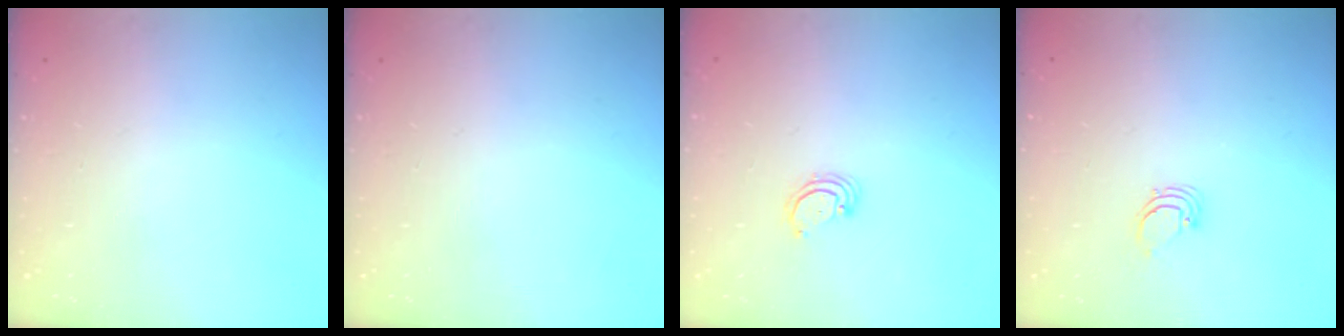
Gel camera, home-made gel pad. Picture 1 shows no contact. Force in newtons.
{"total": 0.0}
{"total": 2.8, "press": 2.8, "slide": 0.2}
{"total": 1.7, "press": 1.7, "slide": 0.1}